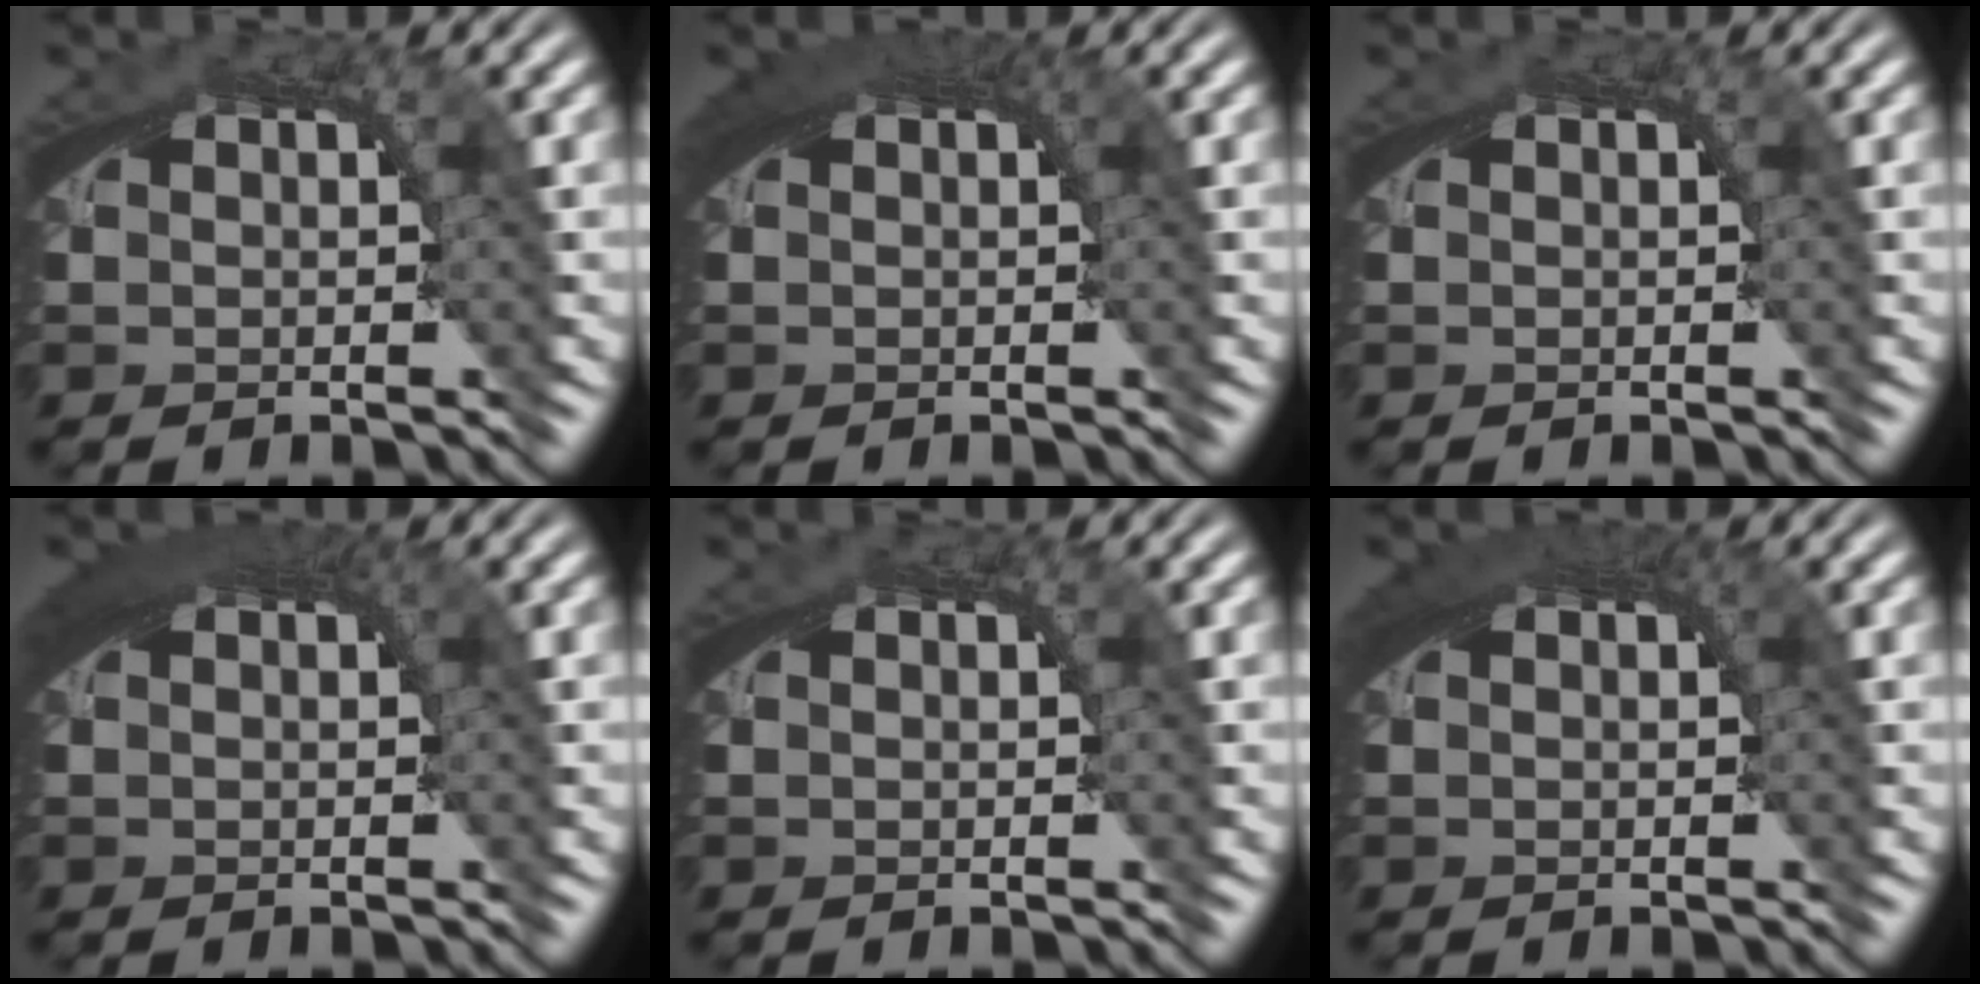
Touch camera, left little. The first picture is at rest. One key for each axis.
{"total": 2.4, "fx": 1.0, "fy": 0.6, "fz": 2.1, "tx": -0.027, "ty": 0.009, "tz": 0.015}
{"total": 0.0}
{"total": 3.1, "fx": 1.3, "fy": 0.9, "fz": 2.7, "tx": -0.033, "ty": 0.012, "tz": 0.017}
{"total": 0.0}
{"total": 2.4, "fx": 0.9, "fy": 0.6, "fz": 2.1, "tx": -0.027, "ty": 0.008, "tz": 0.014}